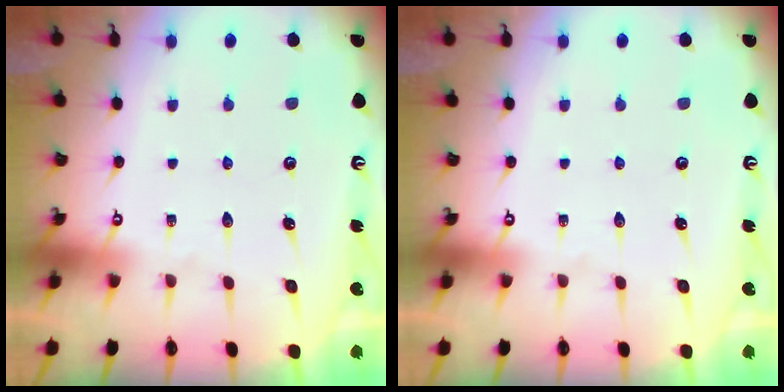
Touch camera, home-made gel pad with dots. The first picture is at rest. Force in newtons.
{"total": 0.0}